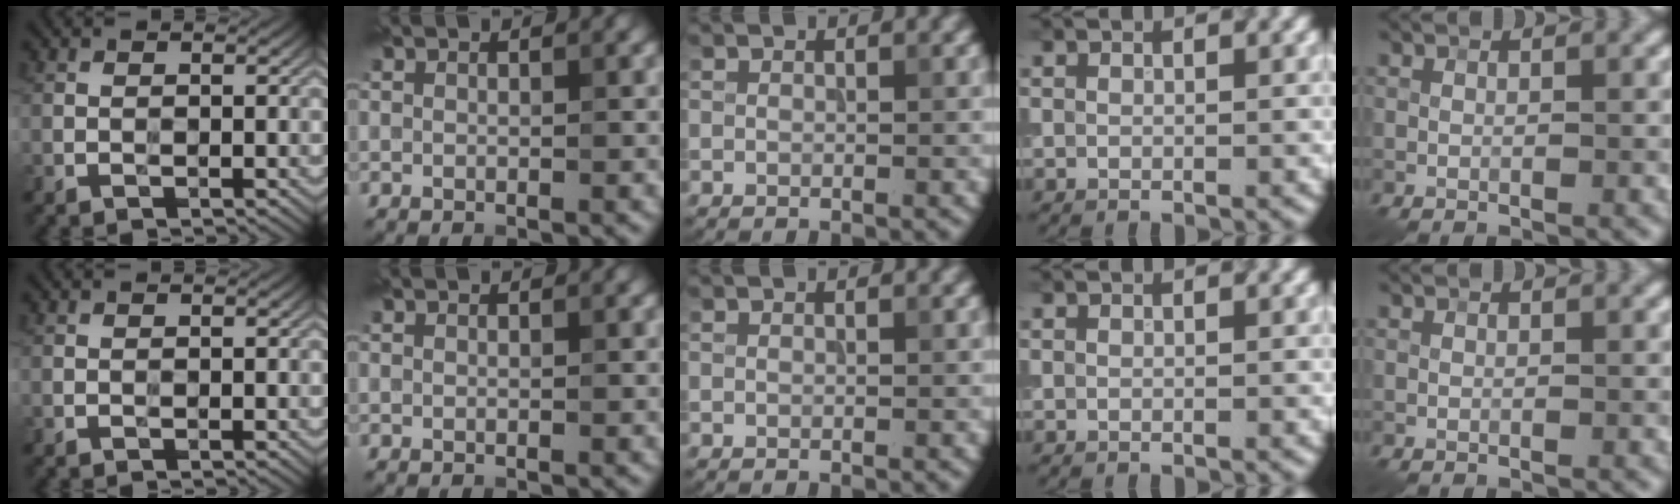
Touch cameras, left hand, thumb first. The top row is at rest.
{}